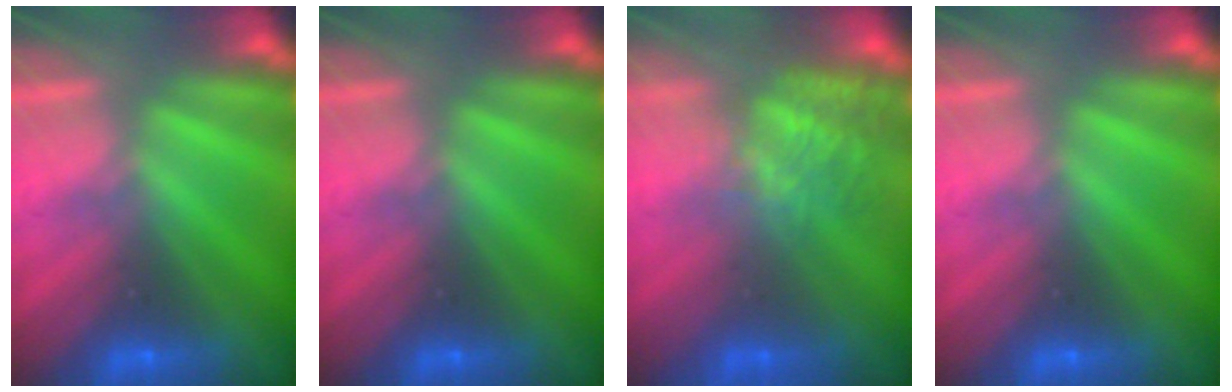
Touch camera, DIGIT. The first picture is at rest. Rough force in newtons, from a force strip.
{"total": 0.0}
{"total": 4.8}
{"total": 0.0}